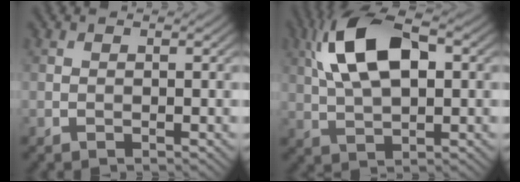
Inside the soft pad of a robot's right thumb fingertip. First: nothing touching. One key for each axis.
{"total": 12.2, "fx": 3.6, "fy": 5.8, "fz": 10.1, "tx": -0.213, "ty": 0.018, "tz": 0.062}